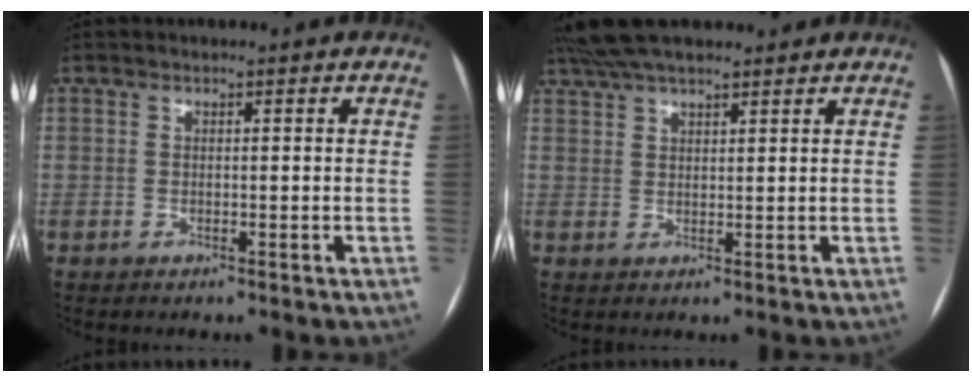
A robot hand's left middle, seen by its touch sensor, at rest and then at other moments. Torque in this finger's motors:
{"motor_torque": [0.91, -0.86, 0.55, 0.04]}